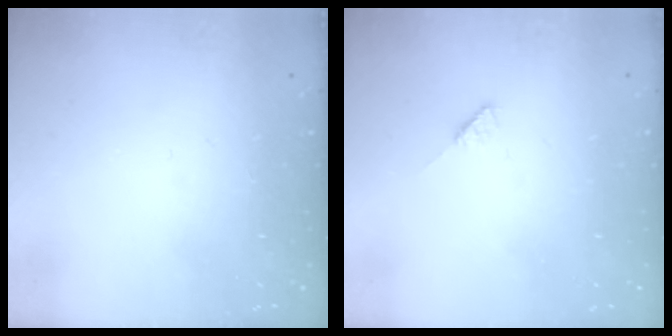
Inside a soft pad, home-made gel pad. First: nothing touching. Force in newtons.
{"total": 3.0, "press": 3.0, "slide": 0.2}